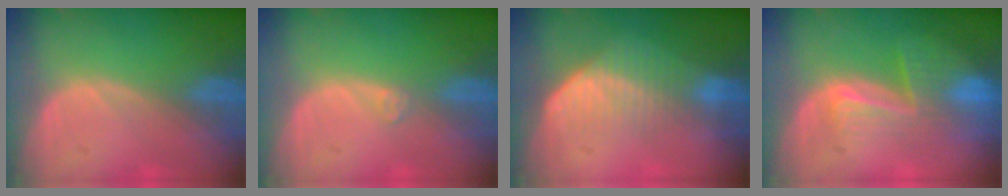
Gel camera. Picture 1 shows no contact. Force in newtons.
{"total": 0.9, "press": 0.8, "slide": 0.2}
{"total": 7.4, "press": 6.2, "slide": 4.0}
{"total": 8.2, "press": 7.1, "slide": 4.0}